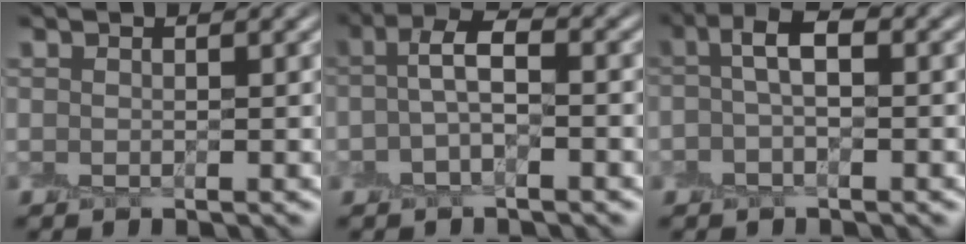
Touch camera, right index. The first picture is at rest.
{"total": 3.5, "force": [-0.2, 1.3, 3.2], "torque": [-0.066, 0.009, -0.010]}
{"total": 3.0, "force": [0.1, 1.2, 2.8], "torque": [-0.055, 0.009, -0.006]}